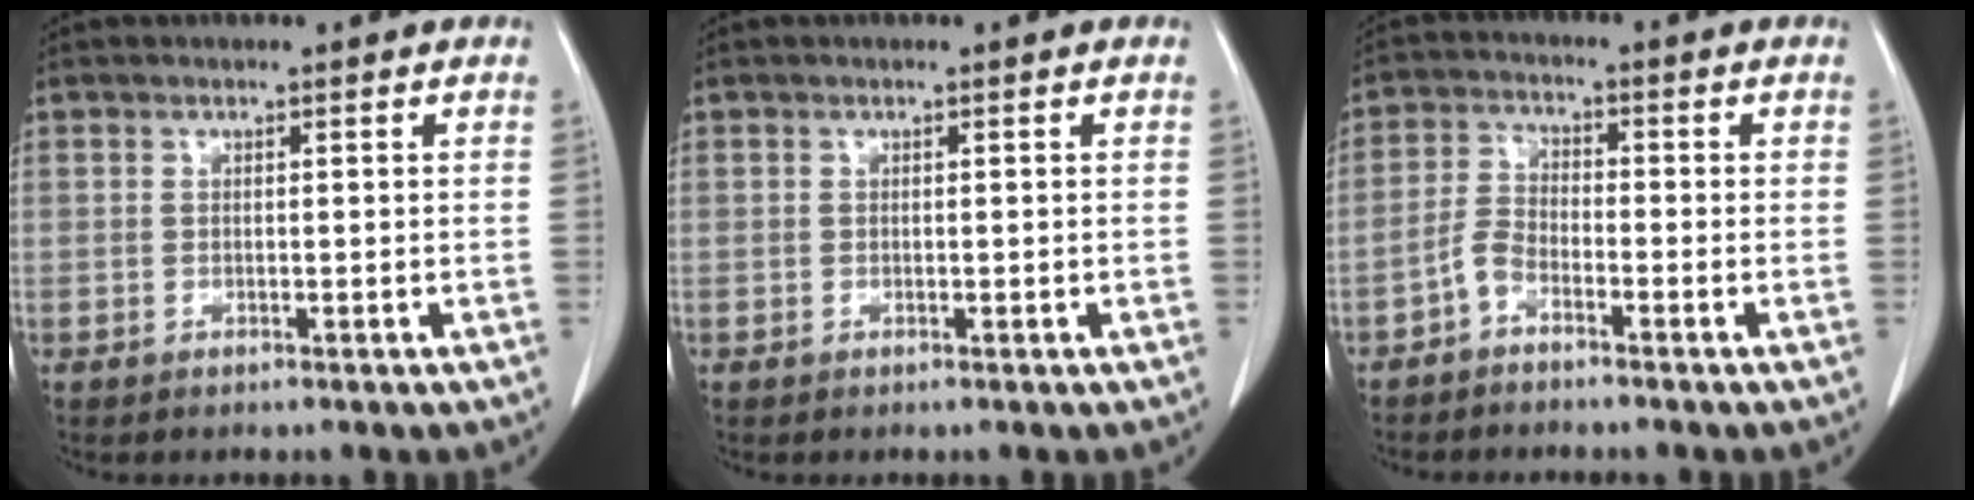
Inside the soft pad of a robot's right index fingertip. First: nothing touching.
{"total": 0.0}
{"total": 3.2, "force": [-2.4, 1.2, 1.7], "torque": [-0.040, 0.005, -0.054]}